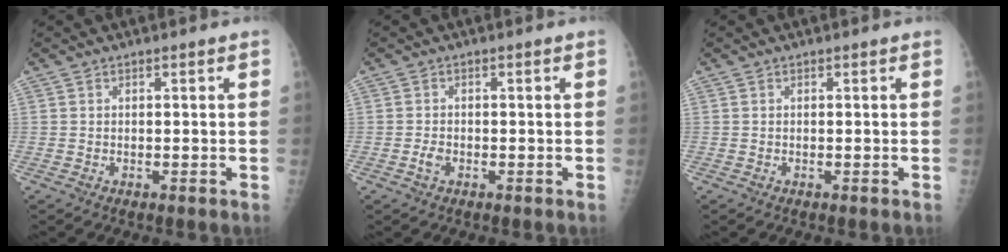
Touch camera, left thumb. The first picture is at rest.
{"total": 1.5, "force": [-0.6, 0.9, 1.0], "torque": [-0.024, 0.005, -0.013]}
{"total": 0.0}